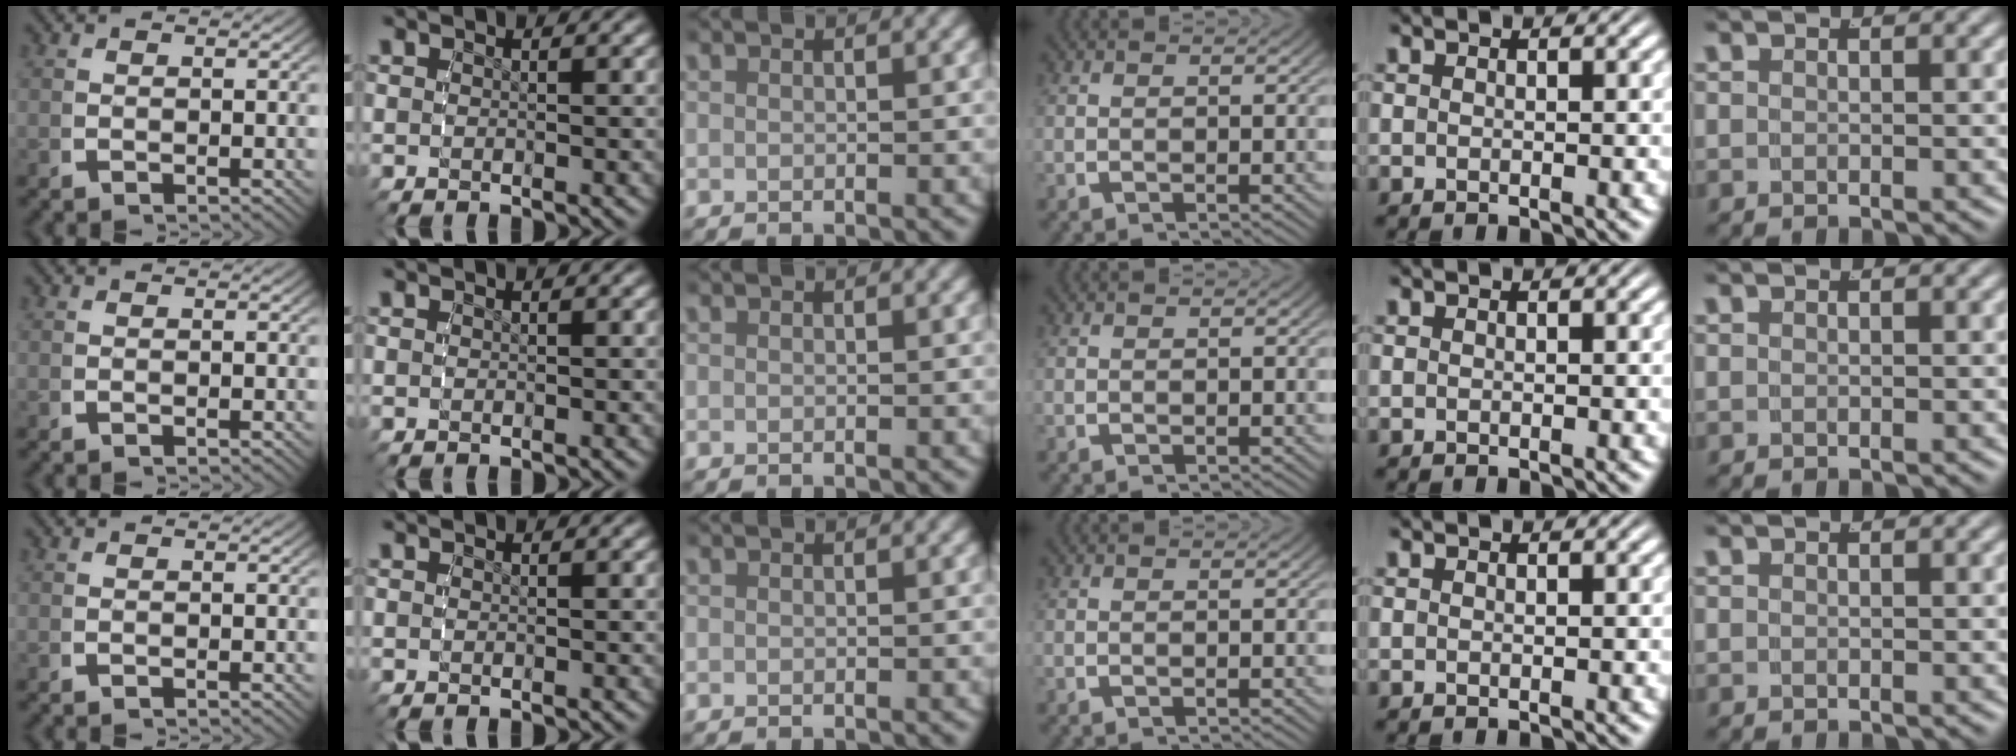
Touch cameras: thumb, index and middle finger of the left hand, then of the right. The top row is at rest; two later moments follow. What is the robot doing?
{"motion": "reach", "object": "string"}